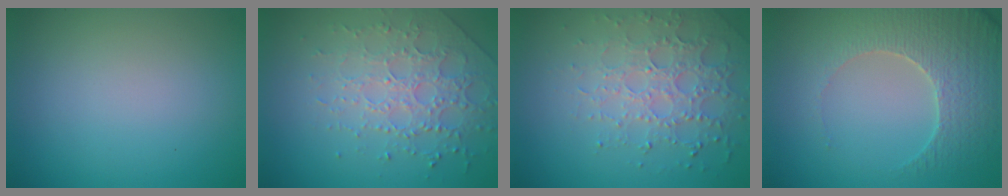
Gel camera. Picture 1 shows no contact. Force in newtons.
{"total": 3.7, "press": 3.5, "slide": 1.1}
{"total": 4.4, "press": 3.6, "slide": 2.6}
{"total": 4.5, "press": 4.4, "slide": 0.8}